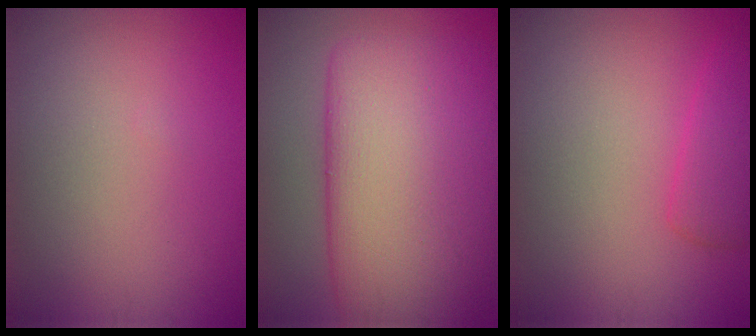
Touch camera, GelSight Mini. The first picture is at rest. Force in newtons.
{"total": 13.4, "press": 13.4, "slide": 0.4}
{"total": 2.6, "press": 2.6, "slide": 0.2}